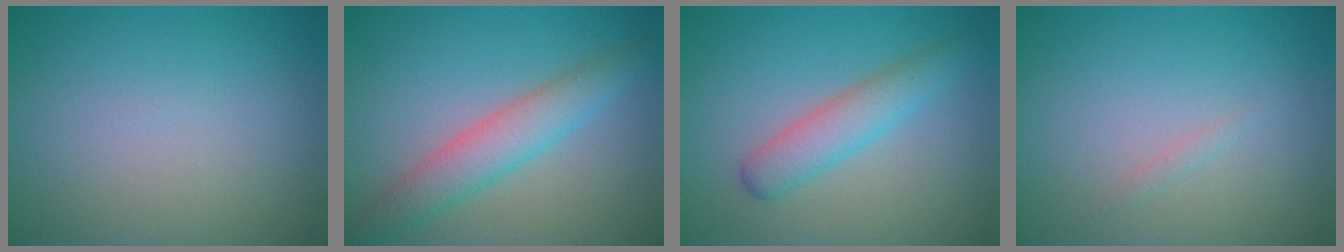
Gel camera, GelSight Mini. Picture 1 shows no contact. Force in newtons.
{"total": 4.2, "press": 4.2, "slide": 0.2}
{"total": 3.2, "press": 3.2, "slide": 0.1}
{"total": 0.5, "press": 0.5, "slide": 0.0}